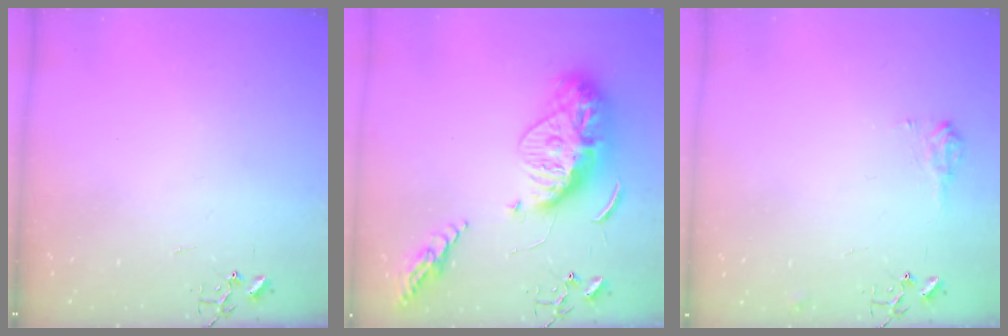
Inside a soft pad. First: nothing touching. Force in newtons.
{"total": 18.2, "press": 18.1, "slide": 1.5}
{"total": 7.7, "press": 7.7, "slide": 0.1}